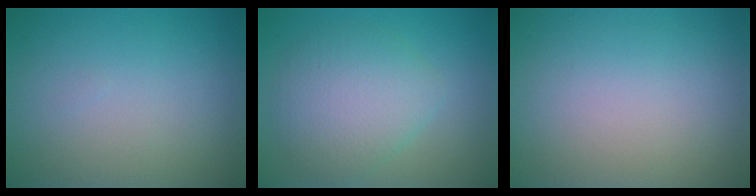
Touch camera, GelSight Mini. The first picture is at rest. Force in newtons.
{"total": 4.6, "press": 4.6, "slide": 0.1}
{"total": 0.0}